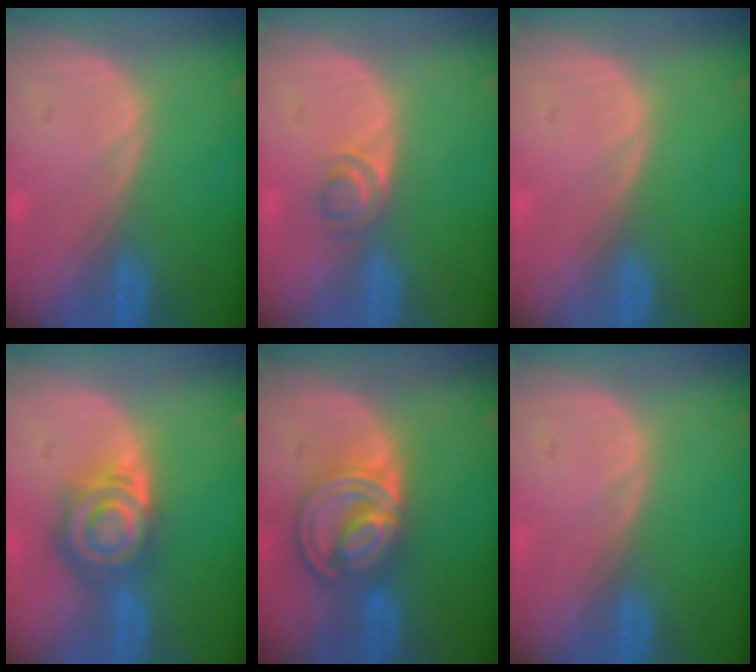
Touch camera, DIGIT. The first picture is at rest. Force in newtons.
{"total": 2.5, "press": 2.4, "slide": 0.8}
{"total": 0.0}
{"total": 7.9, "press": 6.9, "slide": 3.7}
{"total": 8.7, "press": 7.4, "slide": 4.6}
{"total": 0.0}